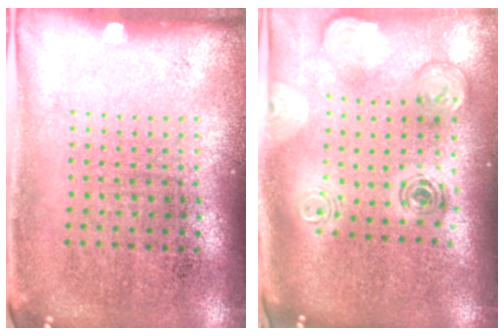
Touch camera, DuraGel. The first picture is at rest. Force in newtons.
{"total": 2.1, "press": 1.7, "slide": 1.3}